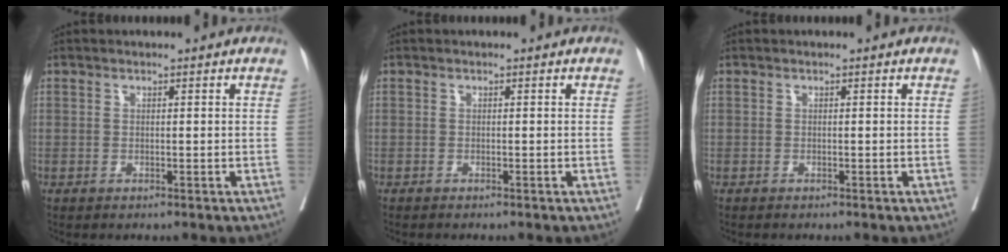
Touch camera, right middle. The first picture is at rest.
{"total": 1.2, "force": [-1.1, -0.1, 0.5], "torque": [-0.010, -0.002, -0.015]}
{"total": 1.0, "force": [-0.9, 0.0, 0.4], "torque": [-0.008, -0.002, -0.013]}